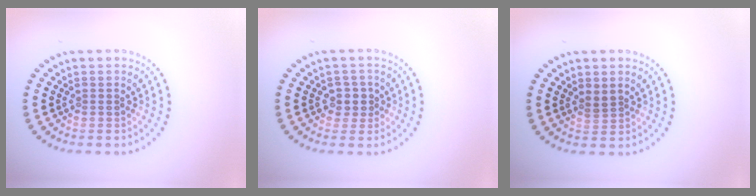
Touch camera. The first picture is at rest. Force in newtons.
{"total": 1.7, "press": 1.5, "slide": 0.9}
{"total": 1.1, "press": 0.9, "slide": 0.7}